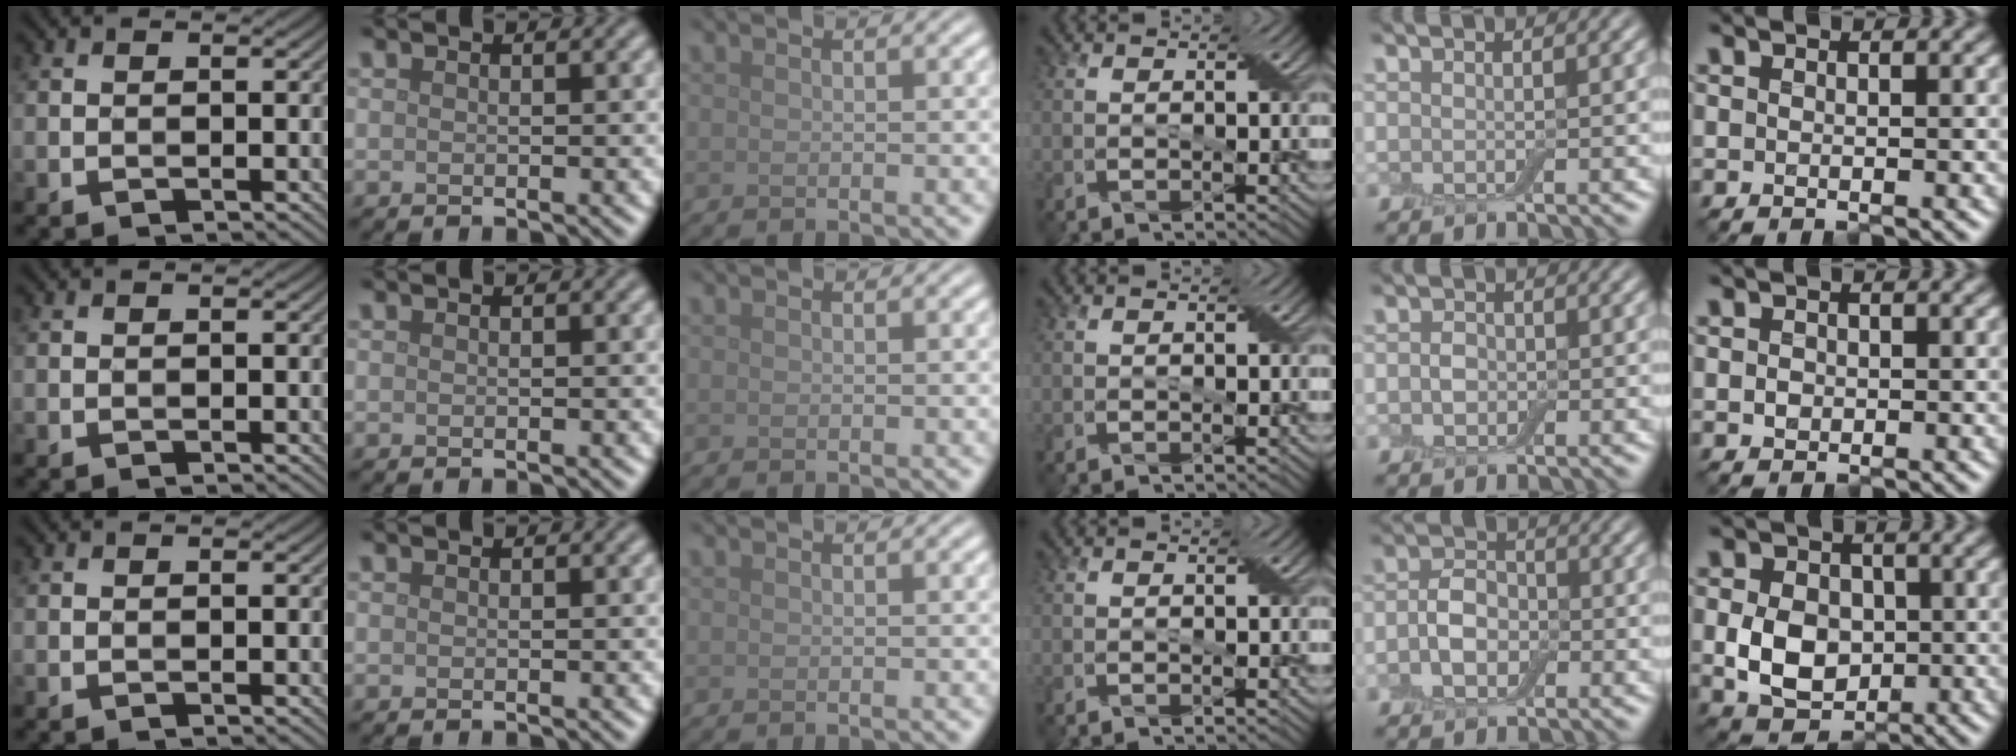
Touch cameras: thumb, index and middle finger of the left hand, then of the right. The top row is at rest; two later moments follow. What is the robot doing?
{"motion": "press", "object": "electronic device side button"}